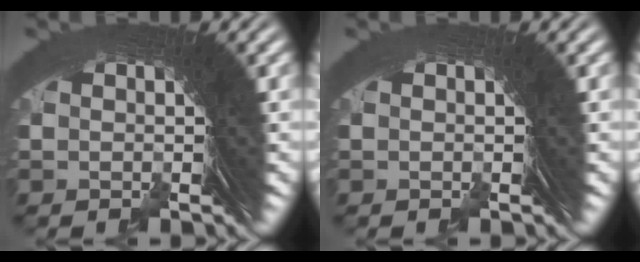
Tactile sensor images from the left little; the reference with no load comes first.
{"total": 0.0}